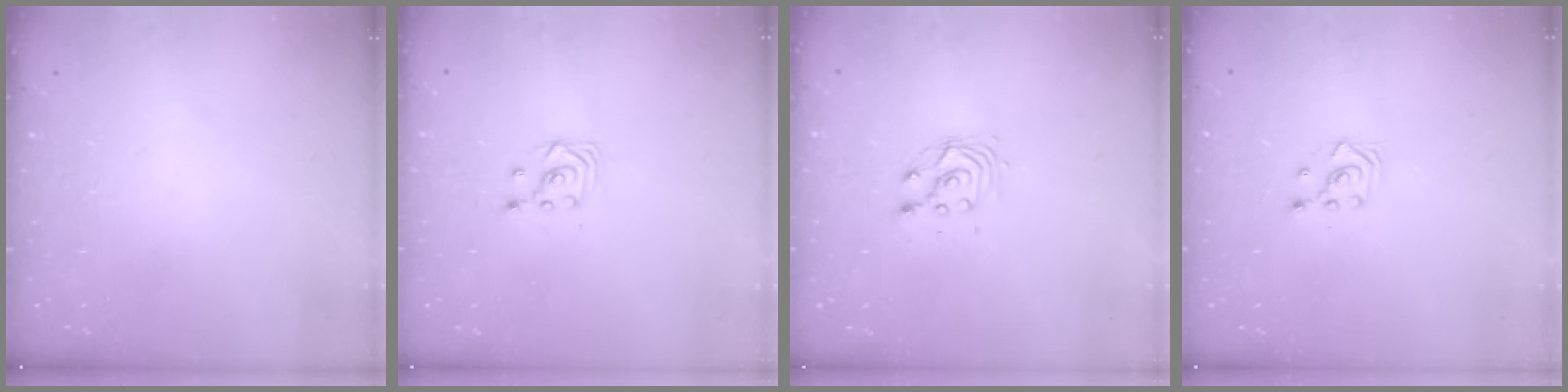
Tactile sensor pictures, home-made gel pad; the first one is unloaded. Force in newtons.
{"total": 3.3, "press": 3.3, "slide": 0.1}
{"total": 4.4, "press": 4.4, "slide": 0.2}
{"total": 2.3, "press": 2.3, "slide": 0.3}